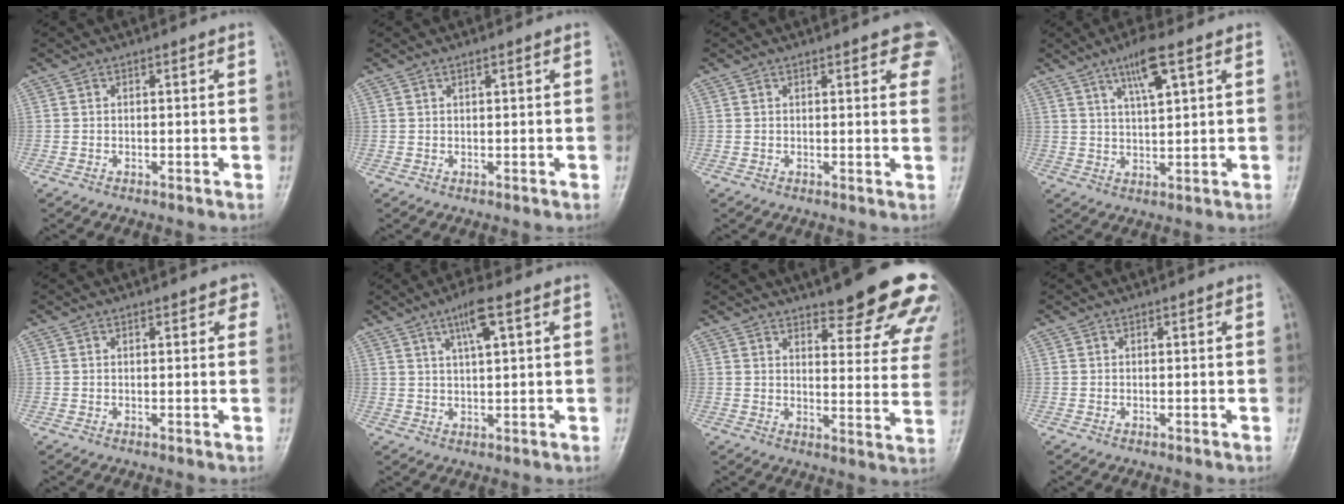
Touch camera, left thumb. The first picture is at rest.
{"total": 0.6, "force": [0.4, 0.0, 0.4], "torque": [-0.009, -0.001, 0.009]}
{"total": 7.4, "force": [3.9, 2.3, 5.8], "torque": [-0.041, -0.006, 0.041]}
{"total": 6.8, "force": [3.7, 1.3, 5.6], "torque": [-0.102, -0.013, 0.068]}
{"total": 2.1, "force": [1.2, 1.0, 1.3], "torque": [-0.004, -0.001, 0.010]}
{"total": 5.5, "force": [2.7, 1.0, 4.7], "torque": [-0.088, -0.004, 0.050]}
{"total": 19.7, "force": [14.8, 5.2, 11.9], "torque": [-0.111, -0.077, 0.172]}
{"total": 0.0}